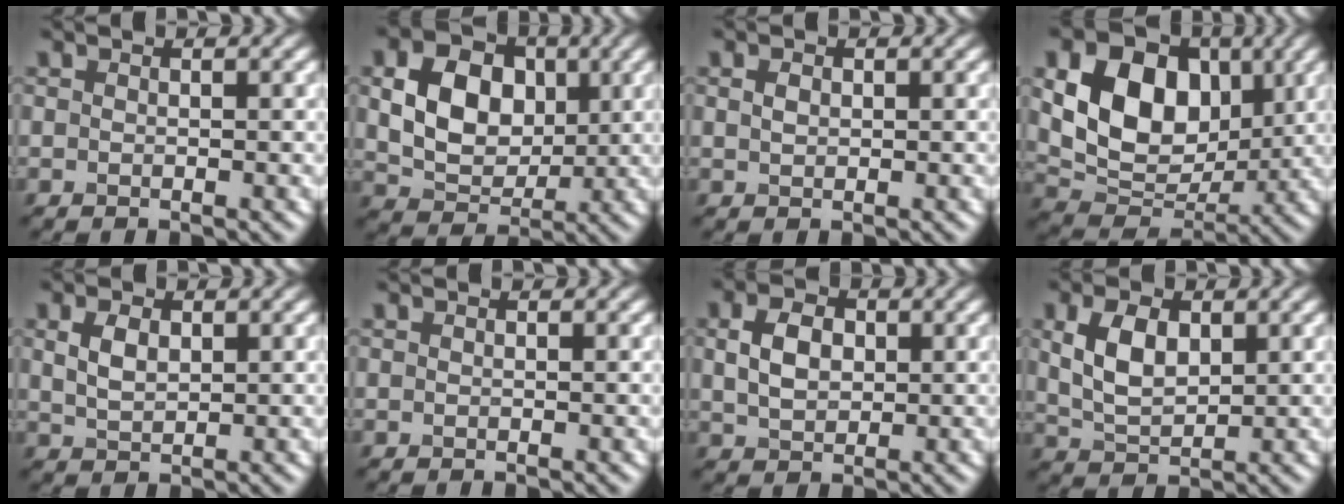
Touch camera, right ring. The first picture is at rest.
{"total": 7.2, "force": [1.3, 5.4, 4.6], "torque": [-0.090, 0.002, 0.019]}
{"total": 1.1, "force": [0.3, 0.8, 0.7], "torque": [-0.015, 0.001, 0.006]}
{"total": 10.4, "force": [2.2, 7.5, 6.8], "torque": [-0.132, -0.003, 0.036]}
{"total": 2.5, "force": [0.9, 1.5, 1.7], "torque": [-0.040, 0.000, 0.020]}
{"total": 0.0}
{"total": 3.7, "force": [0.8, 2.6, 2.5], "torque": [-0.053, 0.004, 0.013]}
{"total": 4.7, "force": [1.4, 2.8, 3.5], "torque": [-0.081, 0.003, 0.029]}